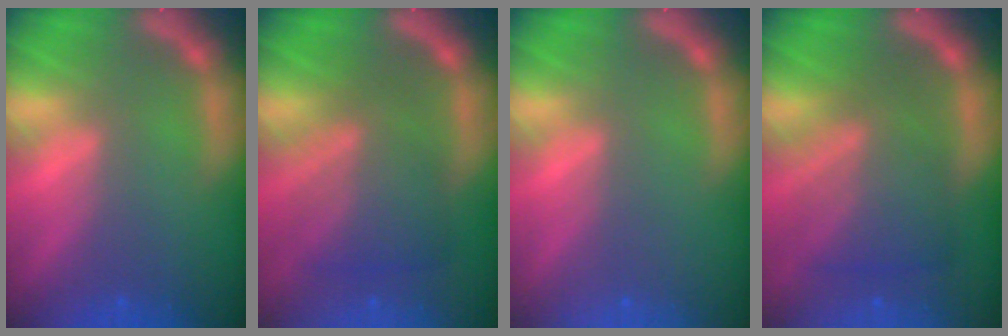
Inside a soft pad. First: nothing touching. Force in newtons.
{"total": 6.5}
{"total": 0.0}
{"total": 7.0}